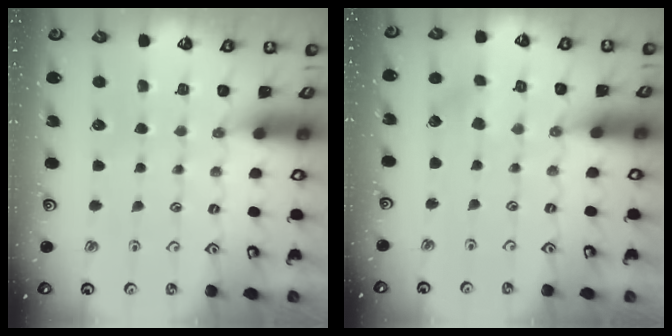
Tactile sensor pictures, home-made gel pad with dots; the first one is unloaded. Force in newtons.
{"total": 2.9, "press": 2.8, "slide": 0.3}